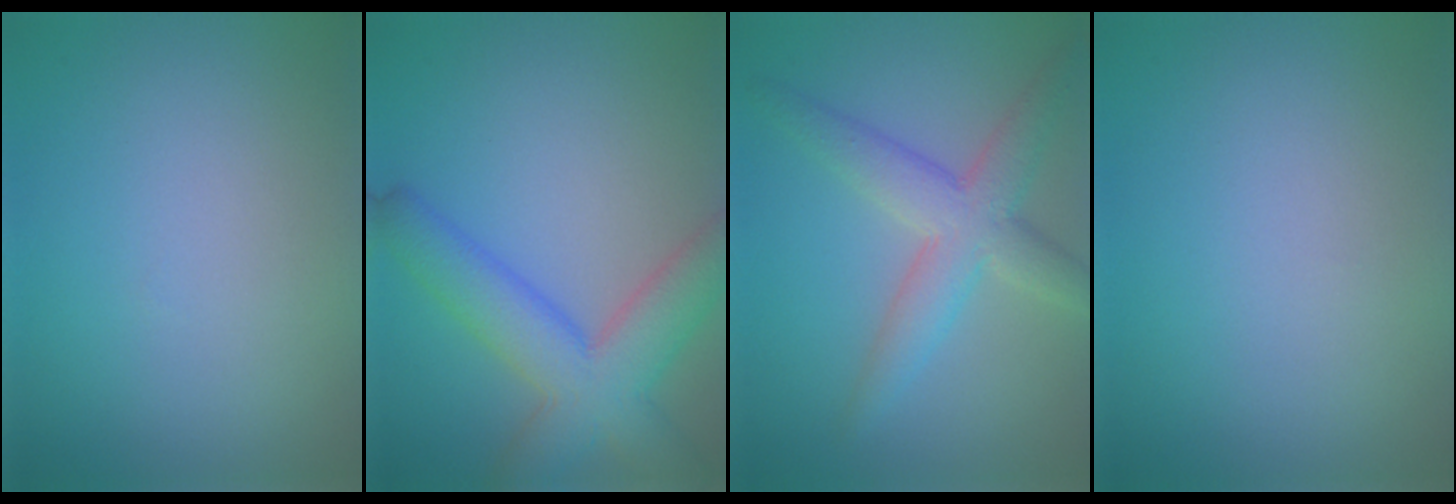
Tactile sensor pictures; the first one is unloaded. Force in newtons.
{"total": 7.3, "press": 7.3, "slide": 0.4}
{"total": 4.9, "press": 4.9, "slide": 0.1}
{"total": 0.0}